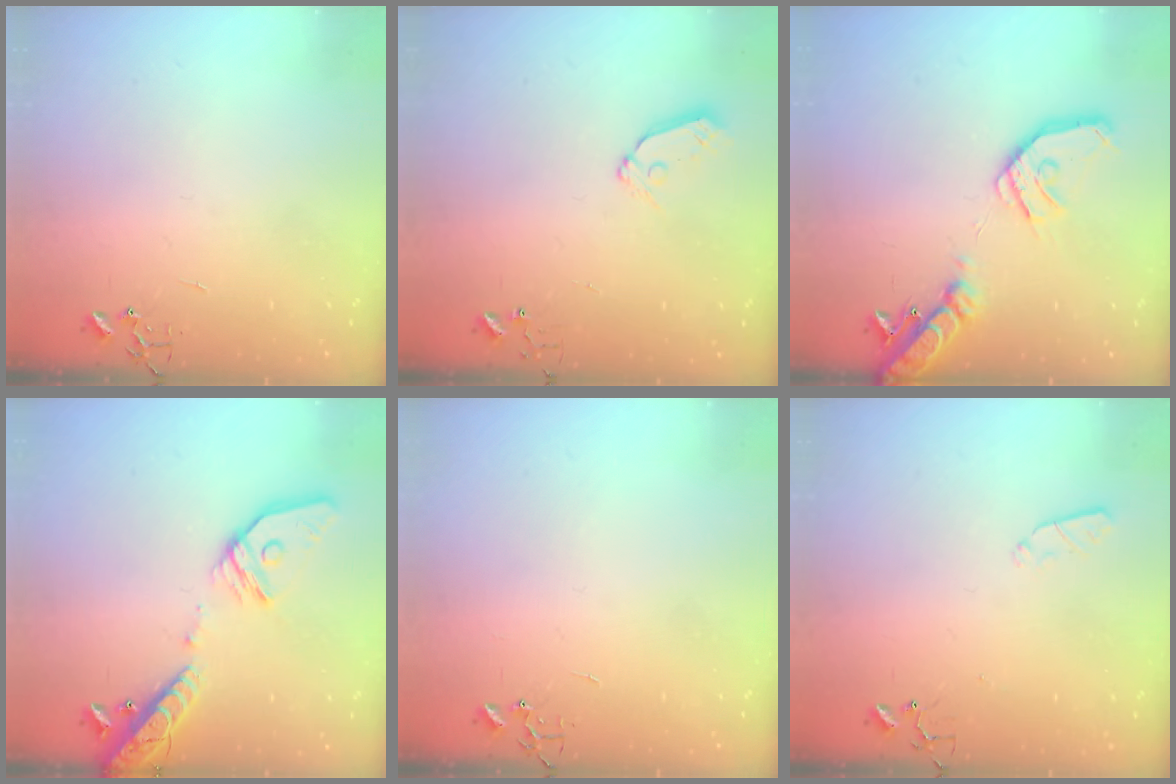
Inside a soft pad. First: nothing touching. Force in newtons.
{"total": 7.0, "press": 7.0, "slide": 0.6}
{"total": 18.8, "press": 18.6, "slide": 3.0}
{"total": 18.3, "press": 17.9, "slide": 3.6}
{"total": 0.0}
{"total": 3.6, "press": 3.5, "slide": 0.6}